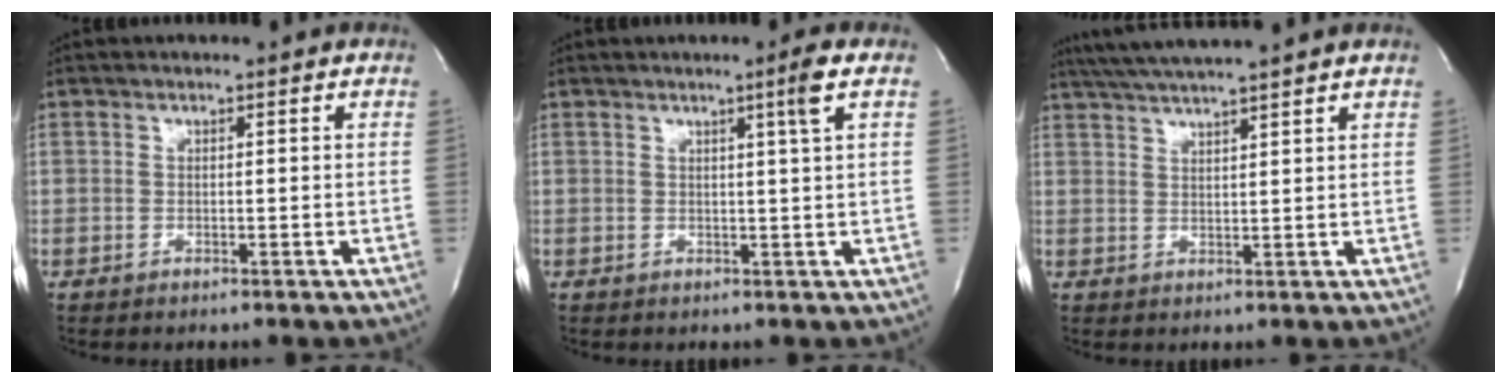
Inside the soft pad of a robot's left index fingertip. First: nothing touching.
{"total": 2.6, "force": [1.1, -1.0, 2.1], "torque": [-0.037, -0.008, 0.023]}
{"total": 9.1, "force": [8.0, -0.8, 4.3], "torque": [-0.078, 0.027, 0.124]}